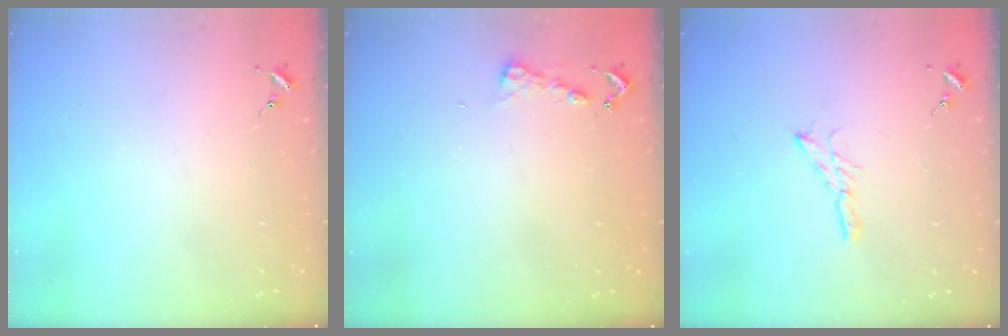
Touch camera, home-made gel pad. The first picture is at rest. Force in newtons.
{"total": 4.6, "press": 4.6, "slide": 0.4}
{"total": 5.3, "press": 5.3, "slide": 0.2}